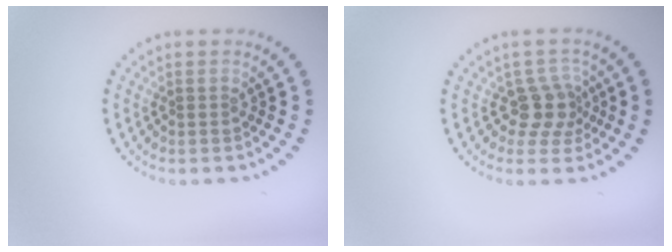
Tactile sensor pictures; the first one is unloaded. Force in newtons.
{"total": 2.7, "press": 2.1, "slide": 1.7}